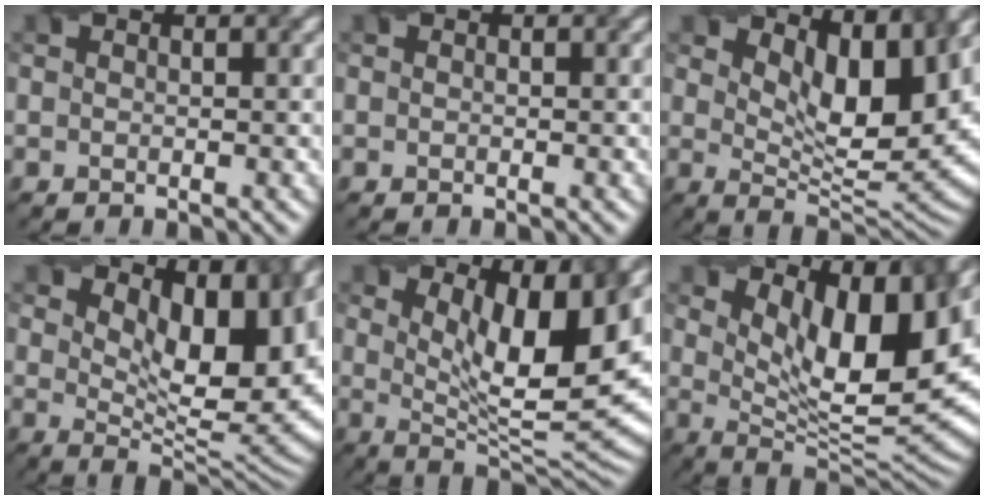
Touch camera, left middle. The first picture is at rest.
{"total": 0.0}
{"total": 9.0, "force": [4.5, 3.3, 7.0], "torque": [-0.116, -0.007, 0.079]}
{"total": 10.9, "force": [5.0, 4.3, 8.6], "torque": [-0.132, 0.002, 0.085]}
{"total": 10.5, "force": [3.9, 3.0, 9.3], "torque": [-0.138, -0.011, 0.068]}
{"total": 11.8, "force": [4.9, 4.3, 9.9], "torque": [-0.149, -0.006, 0.084]}